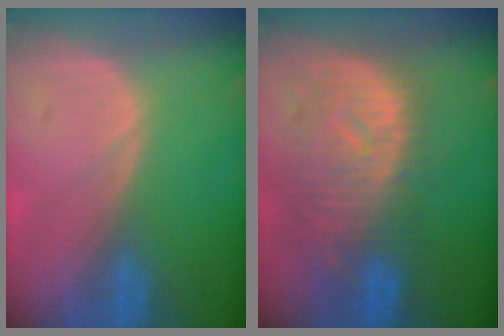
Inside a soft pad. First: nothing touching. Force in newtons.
{"total": 10.9, "press": 9.7, "slide": 4.8}